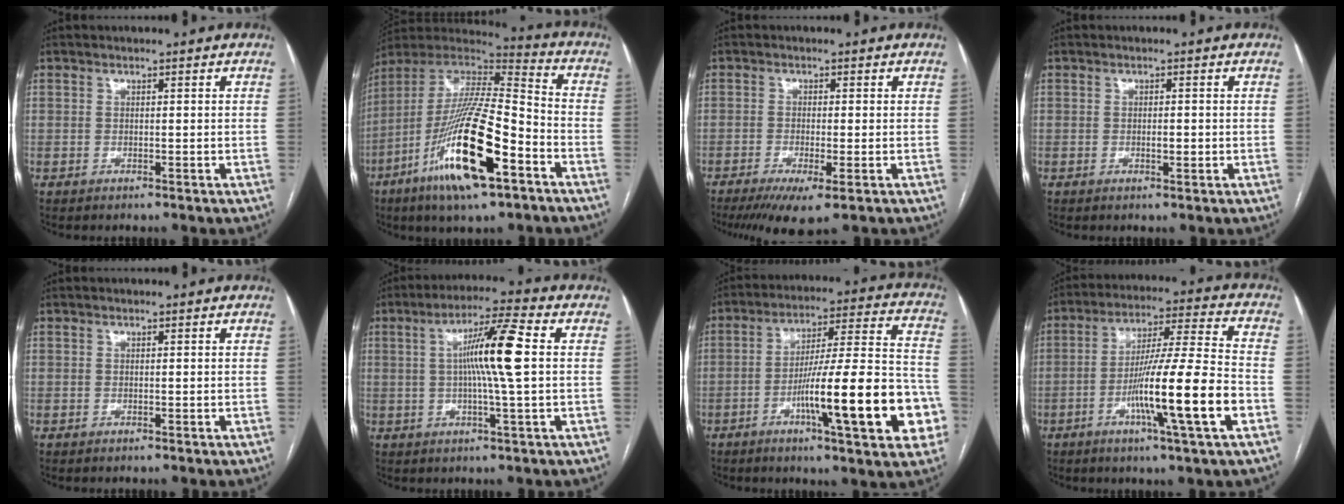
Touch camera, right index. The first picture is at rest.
{"total": 22.4, "force": [-10.1, 4.0, 19.6], "torque": [-0.390, -0.032, -0.178]}
{"total": 6.5, "force": [-3.7, 0.9, 5.3], "torque": [-0.087, -0.018, -0.060]}
{"total": 1.3, "force": [-0.2, 0.4, 1.2], "torque": [-0.022, 0.001, -0.001]}
{"total": 0.0}
{"total": 10.0, "force": [1.1, -0.5, 10.0], "torque": [-0.175, 0.008, 0.014]}
{"total": 20.6, "force": [-7.1, 2.1, 19.2], "torque": [-0.250, 0.016, -0.099]}
{"total": 15.6, "force": [-5.2, -0.8, 14.6], "torque": [-0.258, -0.006, -0.091]}